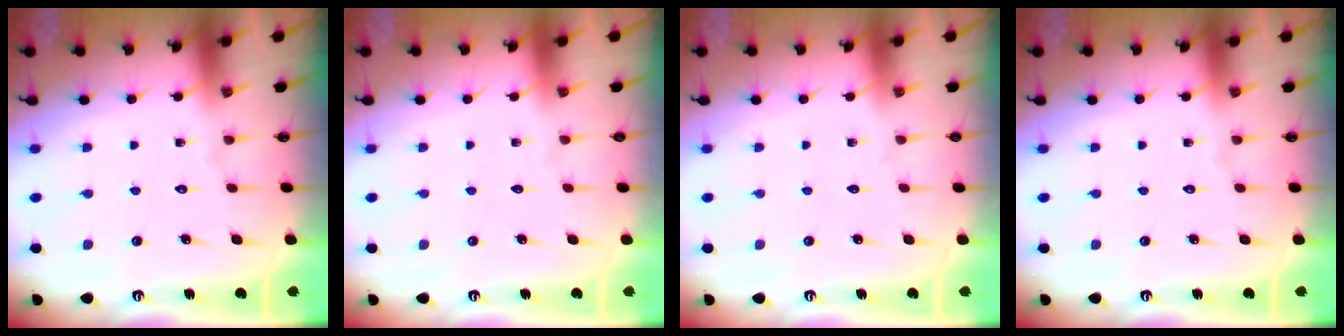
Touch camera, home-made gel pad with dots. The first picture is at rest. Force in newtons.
{"total": 0.0}
{"total": 0.0}
{"total": 0.0}